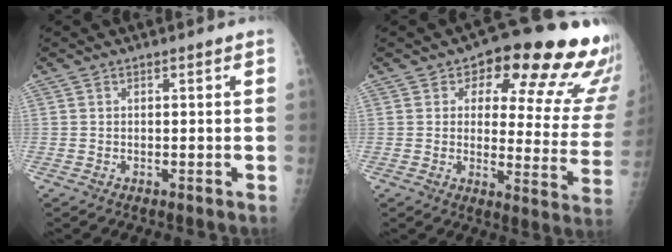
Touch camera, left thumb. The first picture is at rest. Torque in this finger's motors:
{"motor_torque": [0.47, 0.59, -0.02, -0.37, 0.15]}